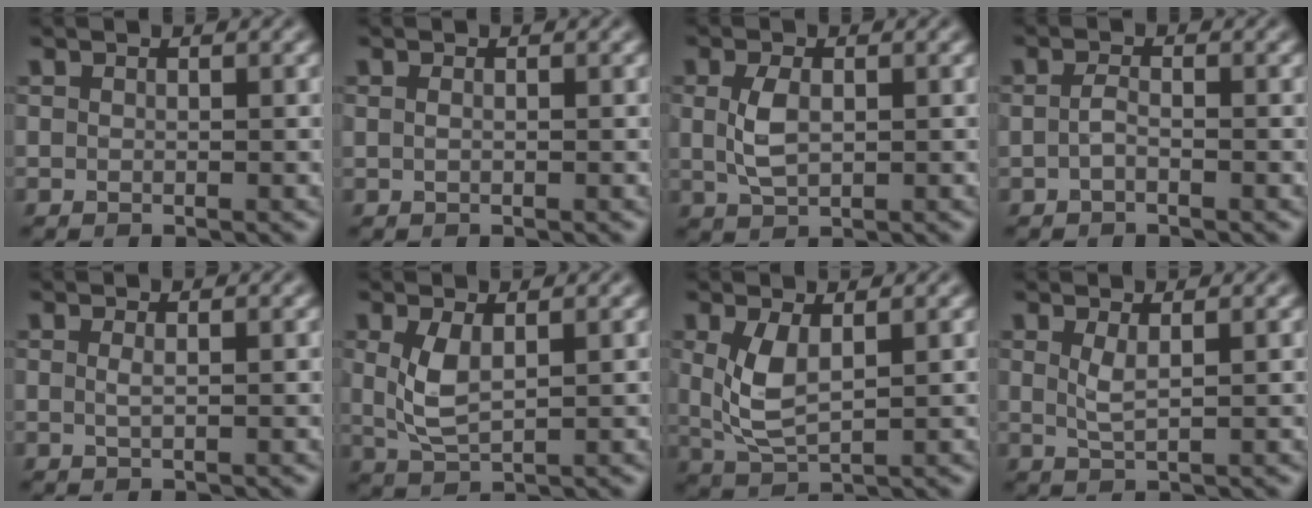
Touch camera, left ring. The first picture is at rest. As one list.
[{"total": 0.5, "force": [0.2, 0.3, 0.4], "torque": [-0.012, -0.002, 0.003]}, {"total": 2.9, "force": [0.3, 1.6, 2.4], "torque": [-0.060, 0.000, 0.009]}, {"total": 1.1, "force": [-0.4, 0.3, 0.9], "torque": [-0.022, 0.001, -0.011]}, {"total": 0.9, "force": [0.2, 0.3, 0.8], "torque": [-0.015, 0.002, 0.001]}, {"total": 3.3, "force": [0.8, 1.4, 2.8], "torque": [-0.067, -0.003, 0.021]}, {"total": 3.9, "force": [0.9, 1.7, 3.4], "torque": [-0.081, -0.004, 0.023]}, {"total": 1.8, "force": [0.6, 0.4, 1.6], "torque": [-0.035, -0.004, 0.015]}]